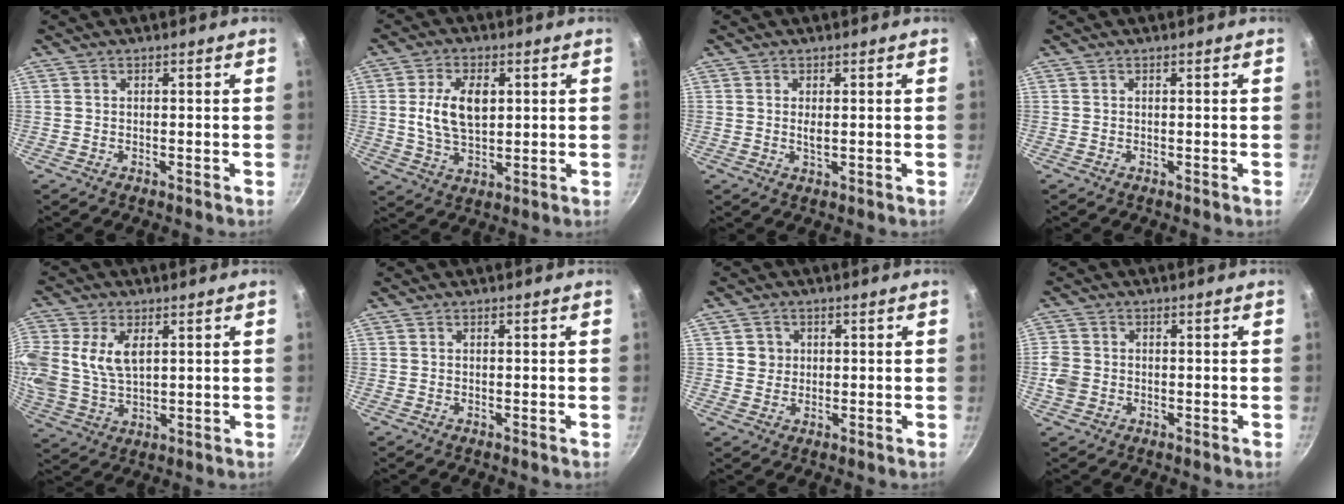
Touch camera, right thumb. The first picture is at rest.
{"total": 9.9, "force": [1.7, 5.9, 7.8], "torque": [-0.130, -0.004, 0.032]}
{"total": 1.5, "force": [0.2, 0.6, 1.4], "torque": [-0.027, -0.002, 0.004]}
{"total": 0.0}
{"total": 11.6, "force": [3.0, 7.3, 8.5], "torque": [-0.182, -0.005, 0.061]}
{"total": 0.0}
{"total": 3.0, "force": [0.6, 2.9, 0.6], "torque": [0.009, 0.006, 0.006]}
{"total": 4.0, "force": [-0.9, 3.4, 2.0], "torque": [-0.038, 0.009, -0.019]}